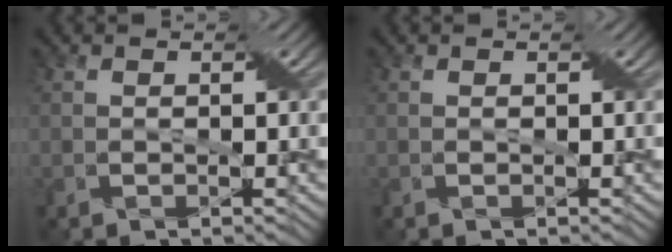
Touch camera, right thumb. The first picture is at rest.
{"total": 0.0}